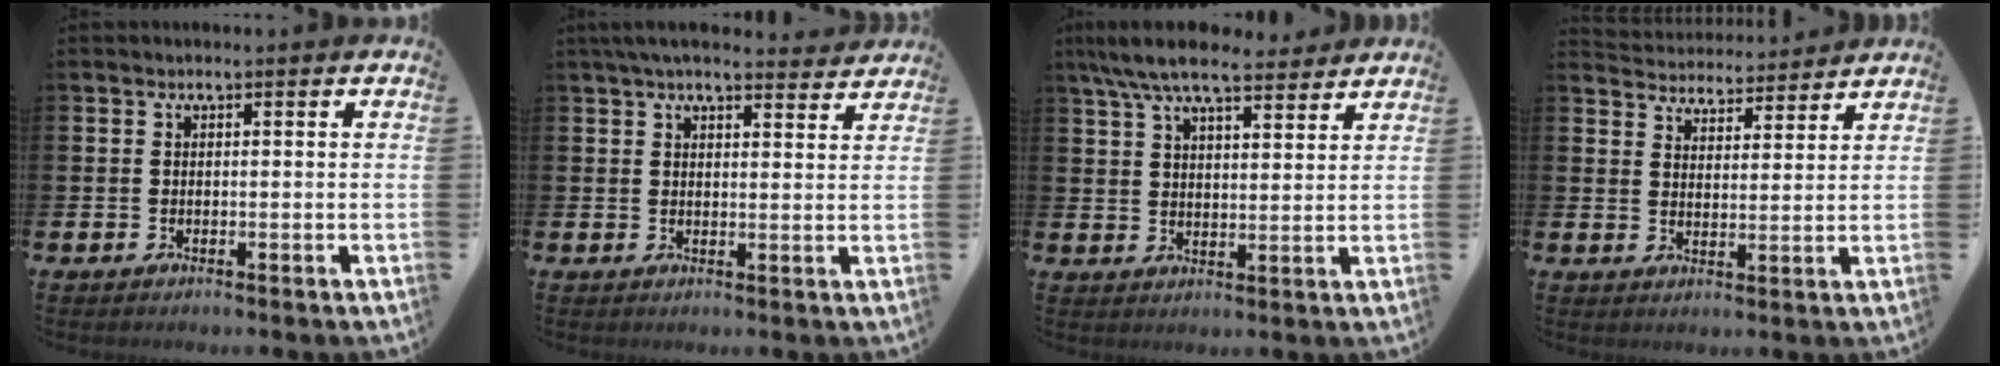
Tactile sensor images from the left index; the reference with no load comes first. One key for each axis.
{"total": 3.7, "fx": 3.3, "fy": 0.5, "fz": 1.5, "tx": -0.031, "ty": -0.010, "tz": 0.060}
{"total": 8.4, "fx": 7.4, "fy": 1.9, "fz": 3.4, "tx": -0.080, "ty": -0.025, "tz": 0.135}
{"total": 4.4, "fx": 4.3, "fy": 0.6, "fz": -0.4, "tx": -0.002, "ty": -0.035, "tz": 0.075}